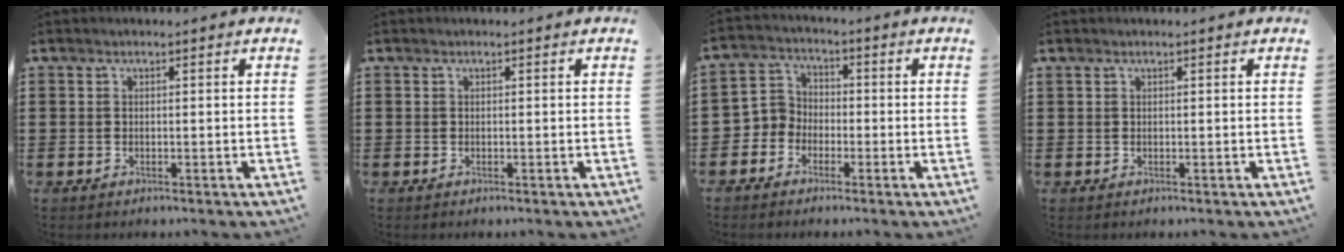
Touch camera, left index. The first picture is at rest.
{"total": 0.0}
{"total": 4.2, "force": [-2.5, 3.3, 0.4], "torque": [-0.037, 0.005, -0.060]}
{"total": 0.0}